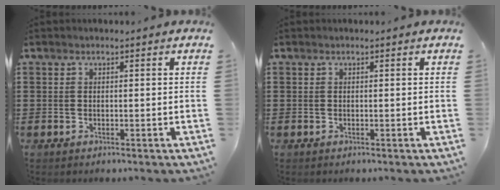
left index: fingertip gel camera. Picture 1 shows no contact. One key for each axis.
{"total": 0.0}